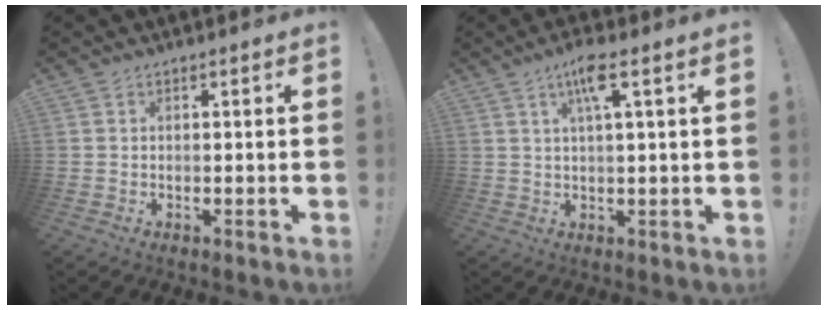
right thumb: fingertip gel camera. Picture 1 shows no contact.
{"total": 7.2, "force": [3.1, 0.8, 6.5], "torque": [-0.115, 0.000, 0.045]}